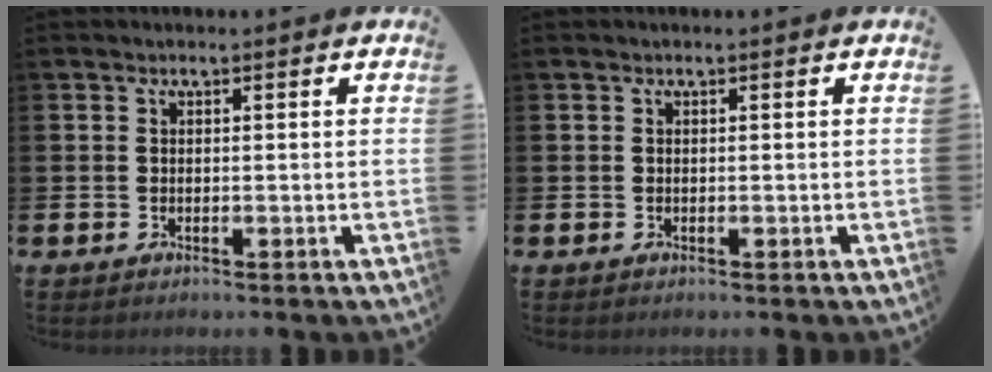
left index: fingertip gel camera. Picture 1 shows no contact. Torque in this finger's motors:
{"motor_torque": [0.00, 0.00, 0.00, 0.00]}